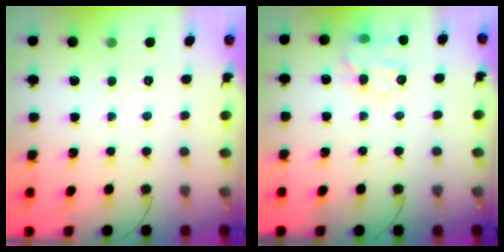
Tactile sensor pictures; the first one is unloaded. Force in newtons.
{"total": 11.5, "press": 11.4, "slide": 1.4}